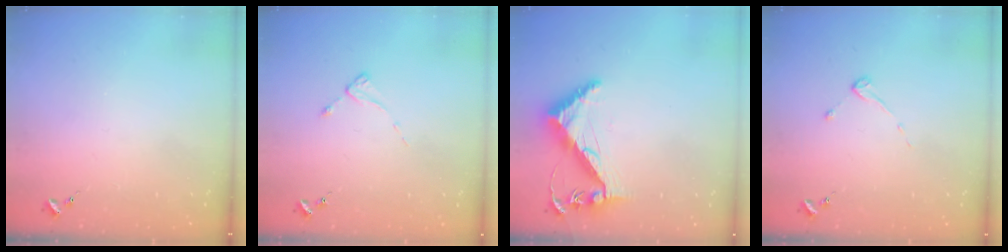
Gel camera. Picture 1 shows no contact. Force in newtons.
{"total": 2.0, "press": 2.0, "slide": 0.3}
{"total": 8.7, "press": 8.6, "slide": 0.9}
{"total": 2.7, "press": 2.7, "slide": 0.3}